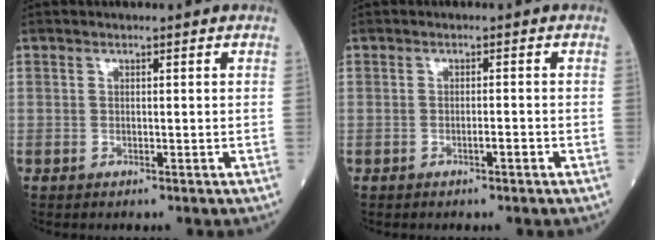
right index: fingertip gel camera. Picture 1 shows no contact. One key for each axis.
{"total": 1.1, "fx": -0.6, "fy": 0.1, "fz": 0.9, "tx": -0.012, "ty": 0.002, "tz": -0.010}